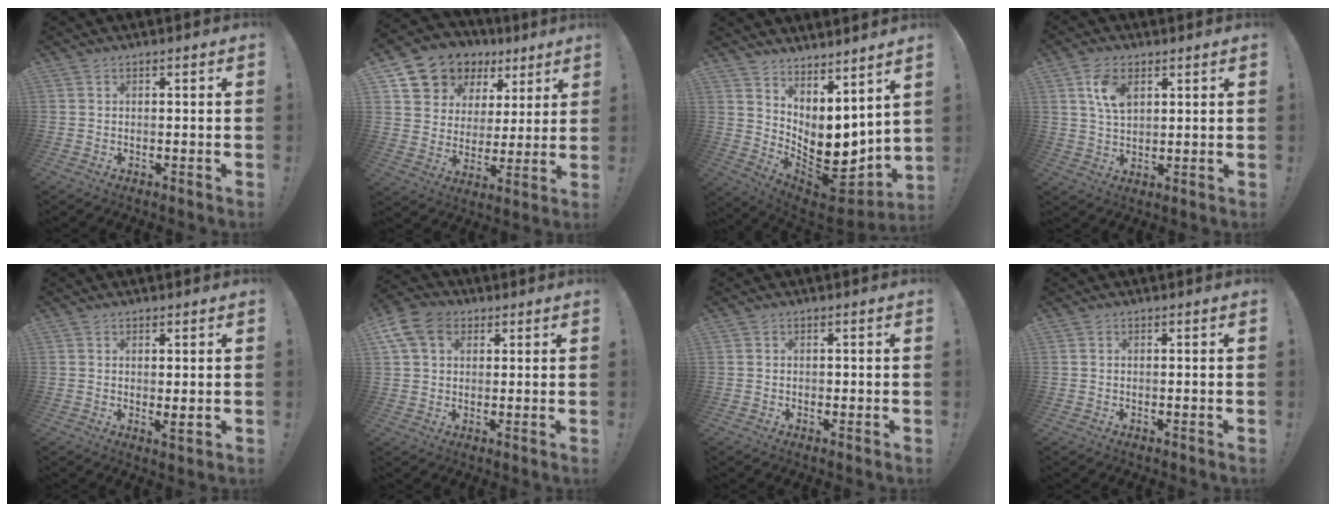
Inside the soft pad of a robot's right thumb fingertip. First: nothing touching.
{"total": 11.2, "force": [7.2, 8.1, 2.8], "torque": [-0.055, -0.048, 0.144]}
{"total": 10.6, "force": [-0.5, 7.3, 7.7], "torque": [-0.084, -0.029, 0.009]}
{"total": 8.2, "force": [3.6, 5.0, 5.5], "torque": [-0.092, -0.006, 0.068]}
{"total": 2.3, "force": [0.7, 0.5, 2.2], "torque": [-0.028, -0.007, 0.013]}
{"total": 10.8, "force": [4.2, 7.8, 6.1], "torque": [-0.108, -0.006, 0.085]}
{"total": 0.5, "force": [-0.3, 0.4, 0.1], "torque": [-0.004, 0.002, -0.004]}
{"total": 0.0}